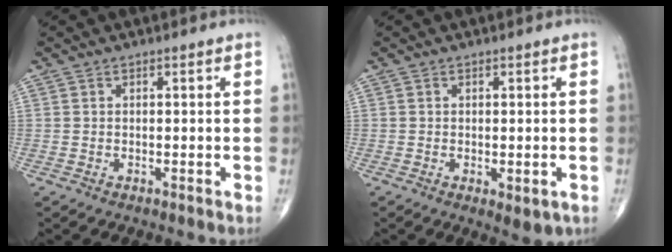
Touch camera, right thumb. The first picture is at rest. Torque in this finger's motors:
{"motor_torque": [-0.08, 0.13, -0.41, -0.17, -0.03]}